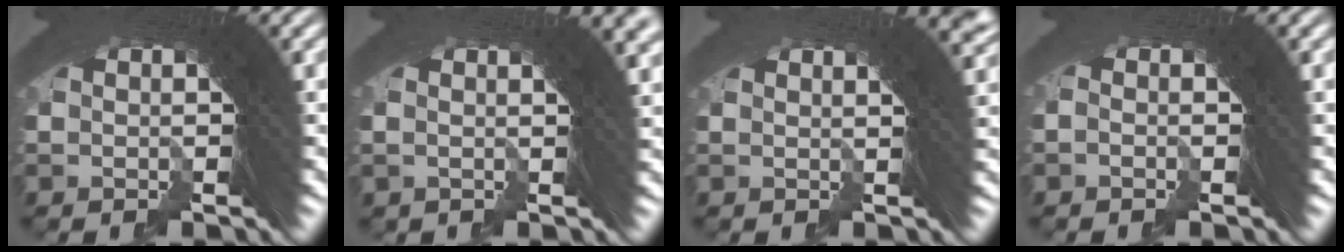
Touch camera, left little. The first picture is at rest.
{"total": 4.5, "force": [2.3, 0.7, 3.8], "torque": [-0.031, 0.022, 0.027]}
{"total": 6.2, "force": [3.2, 1.5, 5.1], "torque": [-0.036, 0.031, 0.035]}
{"total": 0.7, "force": [-0.7, -0.2, -0.2], "torque": [0.008, 0.010, -0.018]}